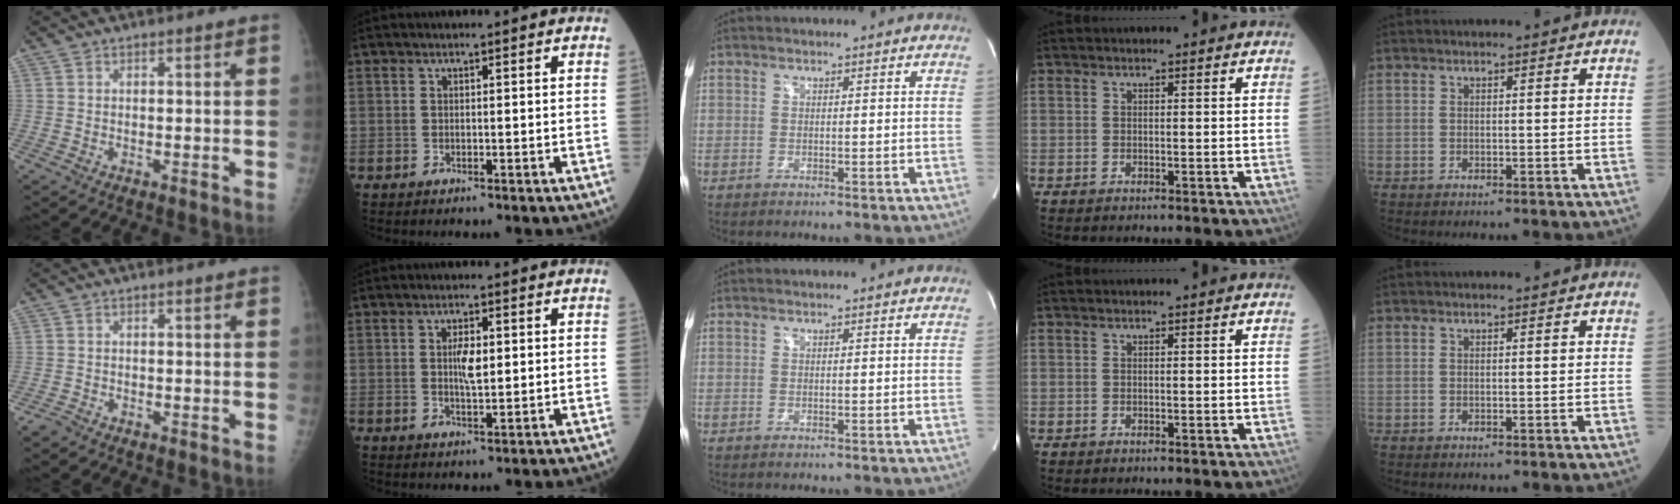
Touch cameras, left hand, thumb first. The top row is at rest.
{"thumb": {"total": 1.3, "force": [-1.1, 0.6, 0.2], "torque": [-0.006, -0.001, -0.025]}, "index": {"total": 3.4, "force": [0.3, 0.9, 3.3], "torque": [-0.062, -0.002, 0.005]}}